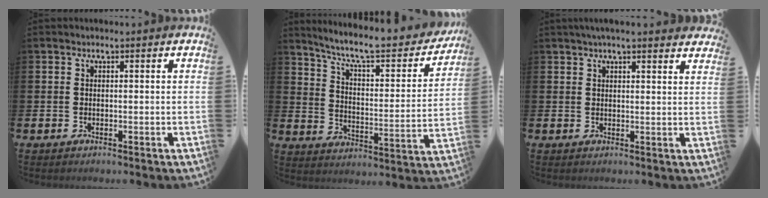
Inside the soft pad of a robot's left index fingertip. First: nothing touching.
{"total": 8.8, "force": [7.7, 1.9, 3.8], "torque": [-0.096, -0.056, 0.125]}
{"total": 3.3, "force": [3.1, -0.1, 0.9], "torque": [-0.023, -0.009, 0.057]}